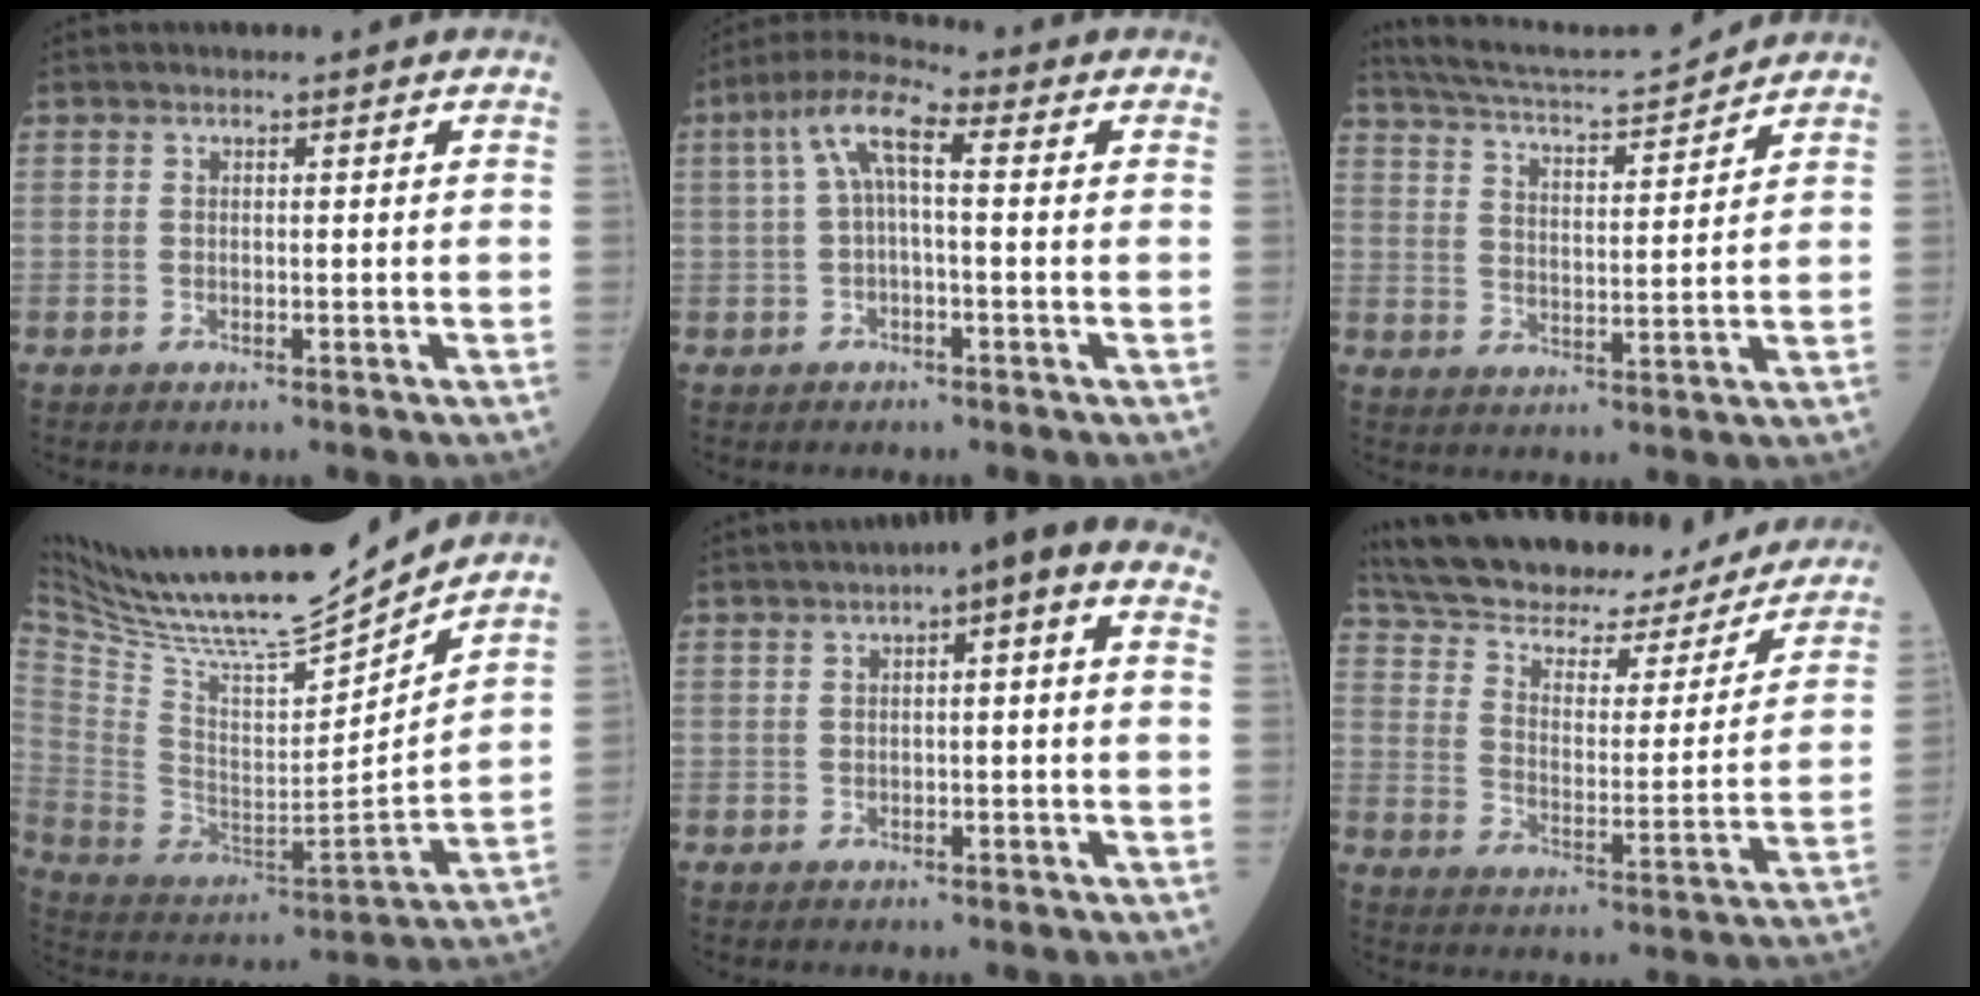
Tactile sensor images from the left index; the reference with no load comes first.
{"total": 7.3, "force": [0.7, 2.0, 7.0], "torque": [-0.140, 0.029, 0.005]}
{"total": 12.0, "force": [11.6, -0.2, 3.2], "torque": [-0.069, 0.006, 0.184]}
{"total": 23.3, "force": [20.9, 2.1, 10.1], "torque": [-0.199, -0.030, 0.348]}
{"total": 5.6, "force": [1.7, 1.3, 5.2], "torque": [-0.072, 0.030, 0.012]}
{"total": 29.4, "force": [25.4, 8.9, 11.8], "torque": [-0.214, -0.015, 0.340]}